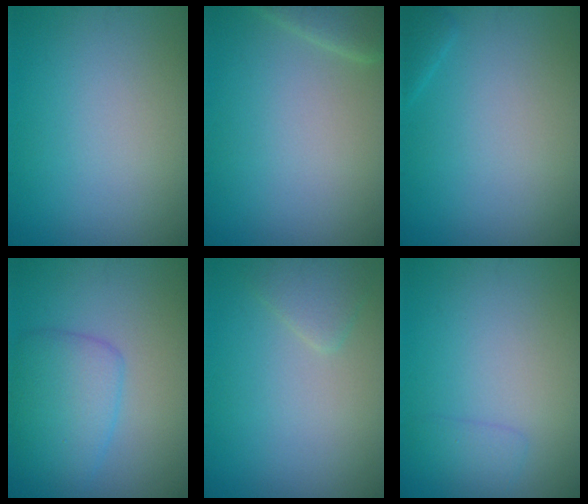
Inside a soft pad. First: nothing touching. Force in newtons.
{"total": 2.2, "press": 2.2, "slide": 0.3}
{"total": 0.9, "press": 0.9, "slide": 0.1}
{"total": 4.2, "press": 4.2, "slide": 0.2}
{"total": 1.6, "press": 1.6, "slide": 0.2}
{"total": 1.4, "press": 1.4, "slide": 0.1}